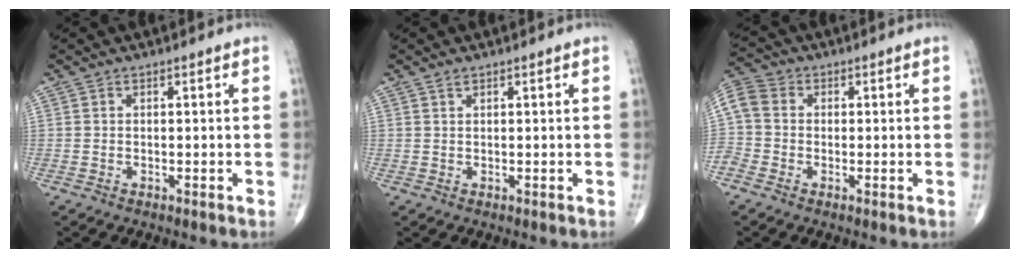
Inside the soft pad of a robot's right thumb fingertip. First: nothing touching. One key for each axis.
{"total": 0.6, "fx": 0.5, "fy": 0.4, "fz": 0.2, "tx": -0.004, "ty": 0.001, "tz": 0.008}
{"total": 9.9, "fx": -0.5, "fy": 8.8, "fz": 4.5, "tx": -0.128, "ty": 0.028, "tz": -0.017}